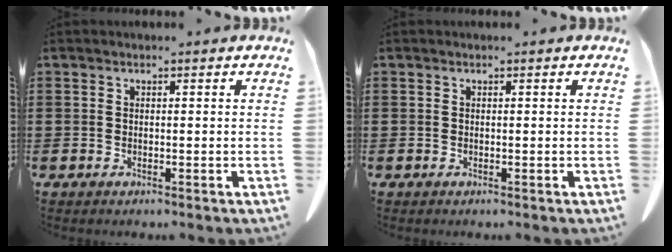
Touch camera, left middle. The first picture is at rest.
{"total": 0.0}